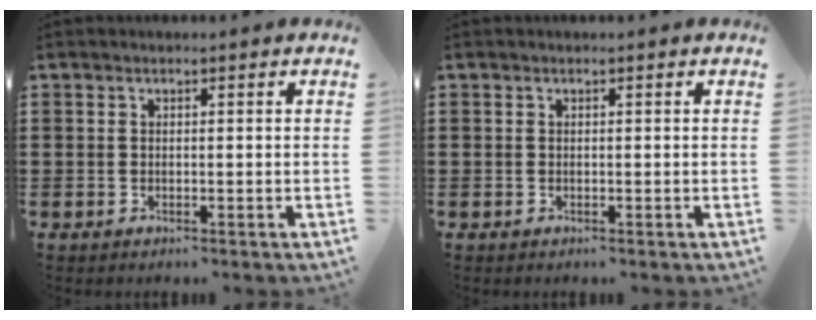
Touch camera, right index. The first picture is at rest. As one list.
[{"total": 0.0}]